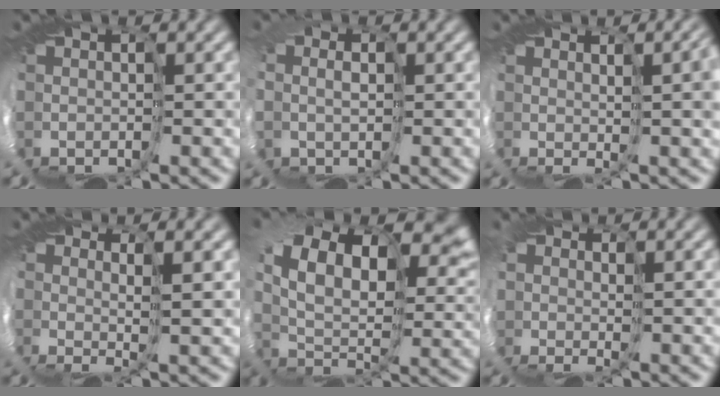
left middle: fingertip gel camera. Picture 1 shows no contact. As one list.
[{"total": 5.6, "force": [0.5, 4.4, 3.5], "torque": [-0.072, -0.006, 0.001]}, {"total": 4.5, "force": [1.4, 0.8, 4.2], "torque": [-0.054, 0.007, 0.019]}, {"total": 1.7, "force": [1.1, -0.8, 1.0], "torque": [-0.019, 0.001, 0.019]}, {"total": 10.2, "force": [4.8, 4.8, 7.5], "torque": [-0.154, 0.012, 0.085]}, {"total": 1.2, "force": [1.0, 0.5, 0.3], "torque": [-0.013, 0.001, 0.018]}]